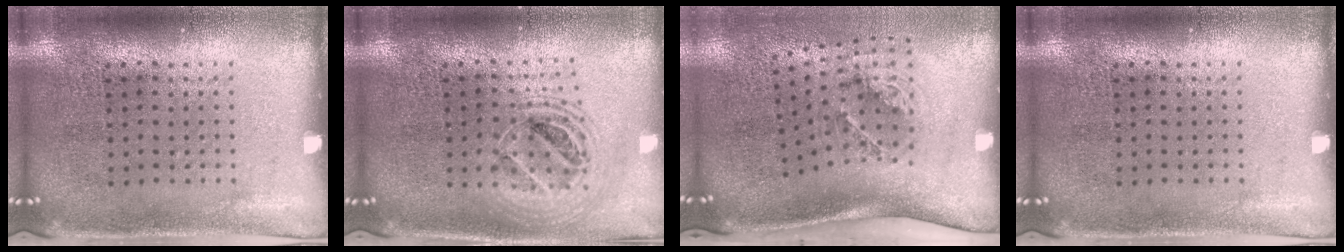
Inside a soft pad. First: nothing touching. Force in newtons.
{"total": 1.8, "press": 1.5, "slide": 1.1}
{"total": 2.0, "press": 1.3, "slide": 1.5}
{"total": 0.0}